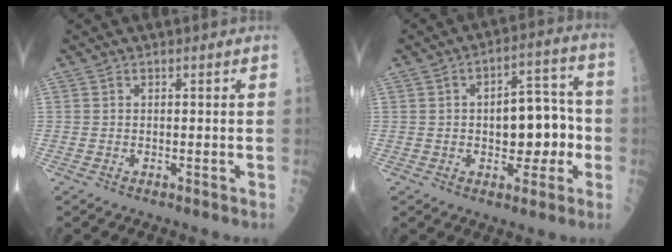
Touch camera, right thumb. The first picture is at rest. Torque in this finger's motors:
{"motor_torque": [-0.16, 0.43, 0.05, -0.05, 0.16]}